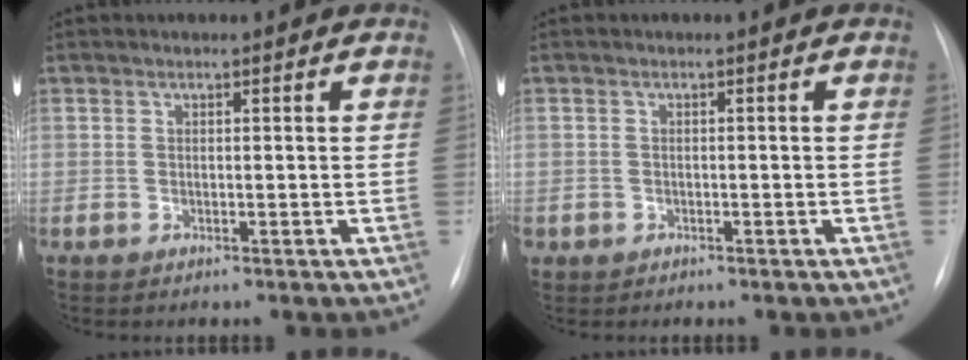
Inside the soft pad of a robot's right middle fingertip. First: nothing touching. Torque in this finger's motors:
{"motor_torque": [1.68, -0.46, 1.06, 0.10]}